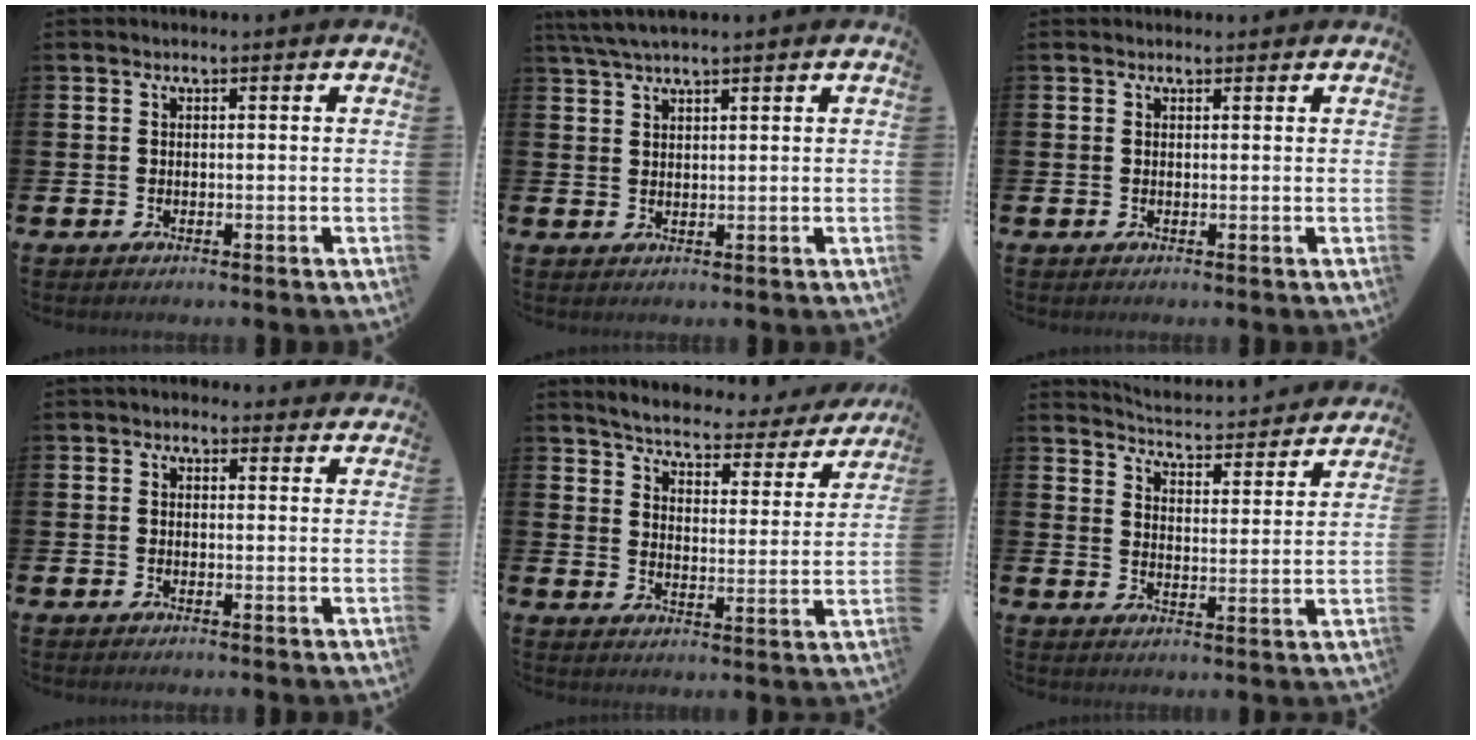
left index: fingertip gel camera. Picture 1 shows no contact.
{"total": 3.2, "force": [2.8, 0.2, 1.5], "torque": [-0.041, -0.001, 0.054]}
{"total": 0.5, "force": [0.5, 0.2, 0.1], "torque": [0.008, -0.002, 0.007]}
{"total": 1.4, "force": [1.2, 0.7, 0.1], "torque": [0.006, 0.001, 0.019]}
{"total": 4.5, "force": [4.2, 0.9, 1.2], "torque": [-0.046, -0.033, 0.066]}
{"total": 4.0, "force": [4.0, 0.4, 0.4], "torque": [-0.020, -0.040, 0.060]}